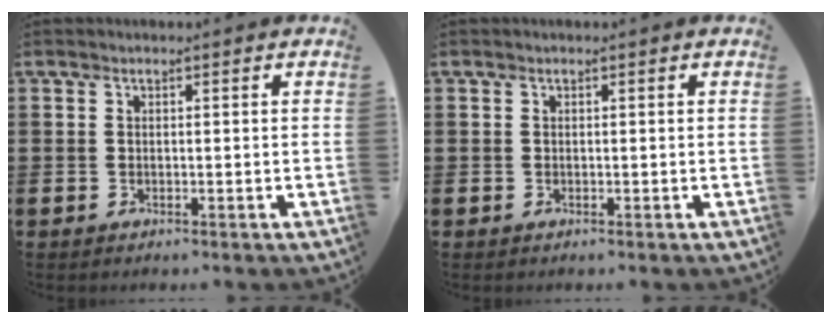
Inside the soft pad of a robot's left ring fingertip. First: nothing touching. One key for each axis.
{"total": 0.0}